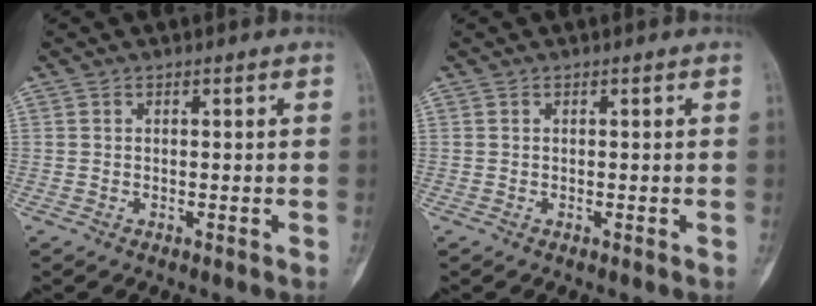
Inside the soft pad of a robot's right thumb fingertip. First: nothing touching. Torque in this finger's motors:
{"motor_torque": [0.02, 0.15, -0.01, 0.01, 0.02]}